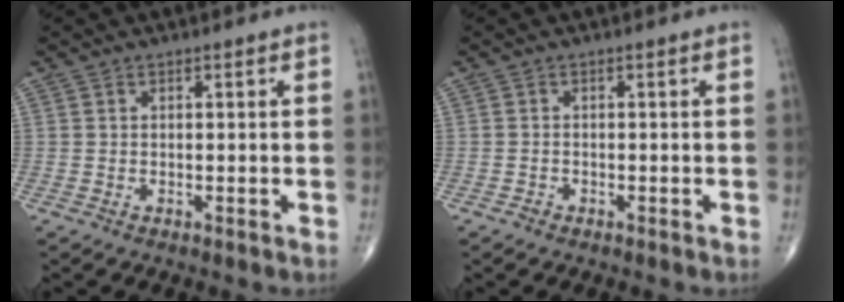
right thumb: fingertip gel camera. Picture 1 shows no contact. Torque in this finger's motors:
{"motor_torque": [0.10, 0.17, -0.31, -0.25, 0.03]}